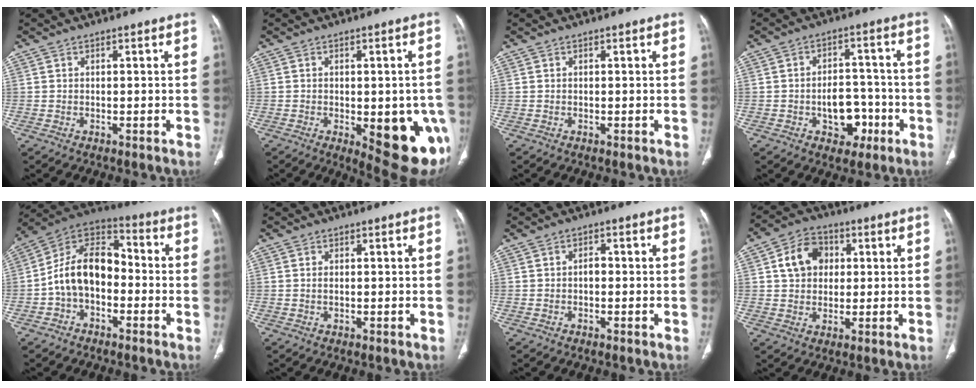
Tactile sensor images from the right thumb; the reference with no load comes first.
{"total": 14.5, "force": [-4.3, 5.7, 12.7], "torque": [-0.120, -0.006, -0.033]}
{"total": 0.0}
{"total": 8.1, "force": [-2.8, 5.7, 5.0], "torque": [-0.040, 0.034, -0.036]}
{"total": 13.4, "force": [-2.6, 8.9, 9.7], "torque": [-0.151, 0.053, -0.058]}
{"total": 0.7, "force": [0.1, 0.3, 0.6], "torque": [-0.016, 0.002, 0.003]}
{"total": 1.5, "force": [-0.3, 1.0, 1.1], "torque": [-0.011, 0.004, -0.008]}
{"total": 9.1, "force": [2.0, 7.2, 5.1], "torque": [-0.064, 0.008, 0.028]}